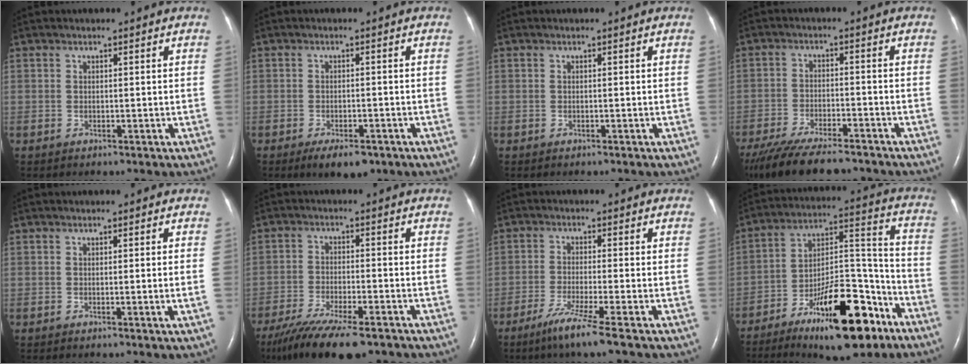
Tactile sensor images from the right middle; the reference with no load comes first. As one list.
[{"total": 5.0, "force": [-3.3, 1.9, 3.2], "torque": [-0.054, -0.004, -0.046]}, {"total": 0.0}, {"total": 15.6, "force": [-12.9, 3.8, 7.8], "torque": [-0.167, -0.030, -0.203]}, {"total": 1.5, "force": [-0.2, -0.4, 1.5], "torque": [-0.020, -0.003, -0.004]}, {"total": 14.4, "force": [-10.9, 3.0, 8.9], "torque": [-0.168, -0.035, -0.178]}, {"total": 6.3, "force": [-4.1, -1.1, 4.6], "torque": [-0.087, -0.020, -0.081]}, {"total": 19.2, "force": [-11.9, 5.2, 14.1], "torque": [-0.229, 0.015, -0.192]}]